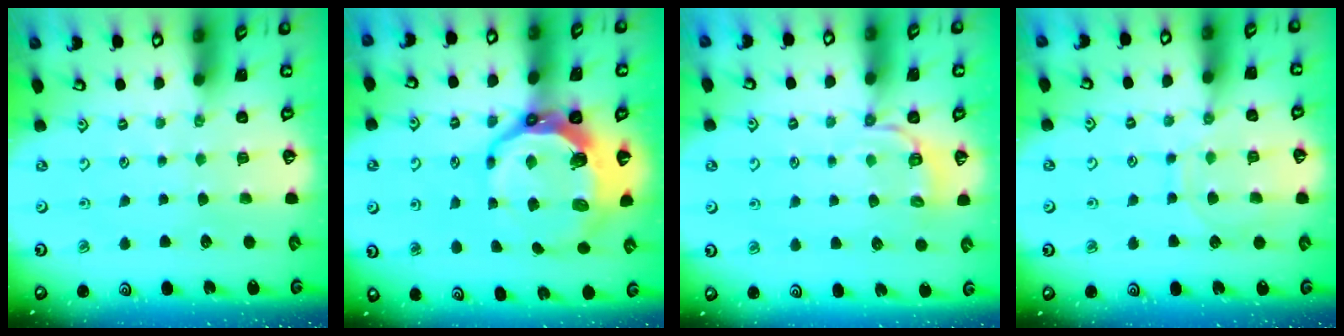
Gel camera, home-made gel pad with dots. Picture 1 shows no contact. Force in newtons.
{"total": 13.4, "press": 12.4, "slide": 5.0}
{"total": 5.5, "press": 5.3, "slide": 1.7}
{"total": 9.0, "press": 9.0, "slide": 0.7}